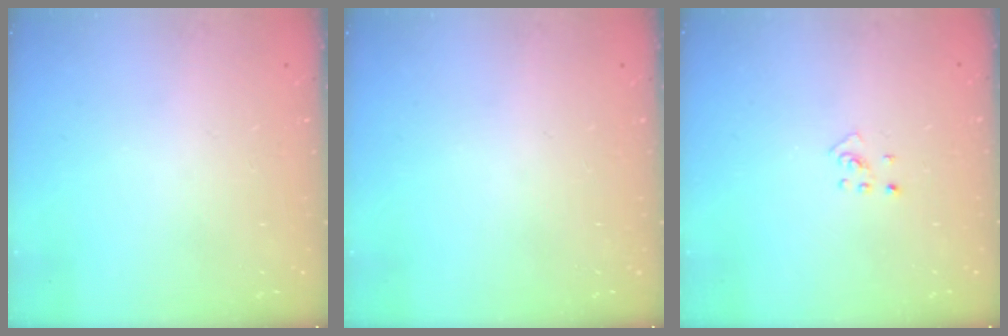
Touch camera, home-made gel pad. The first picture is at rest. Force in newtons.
{"total": 0.0}
{"total": 2.7, "press": 2.6, "slide": 0.6}